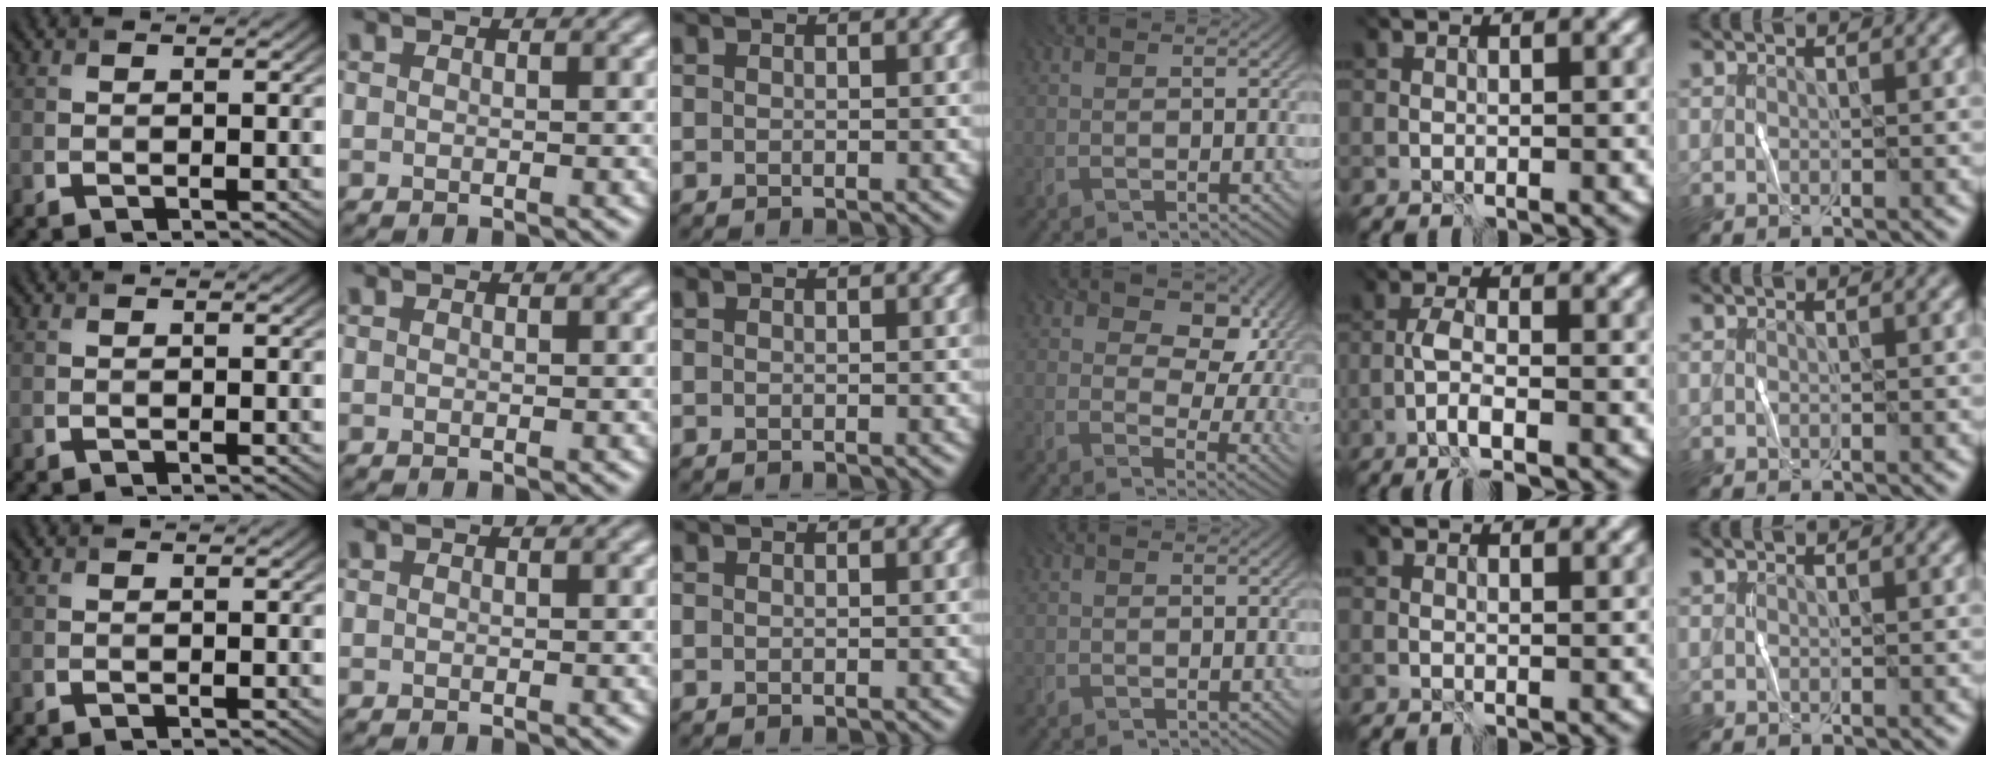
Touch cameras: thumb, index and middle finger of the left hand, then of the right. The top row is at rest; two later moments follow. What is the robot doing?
{"motion": "wrap", "object": "cellophane"}